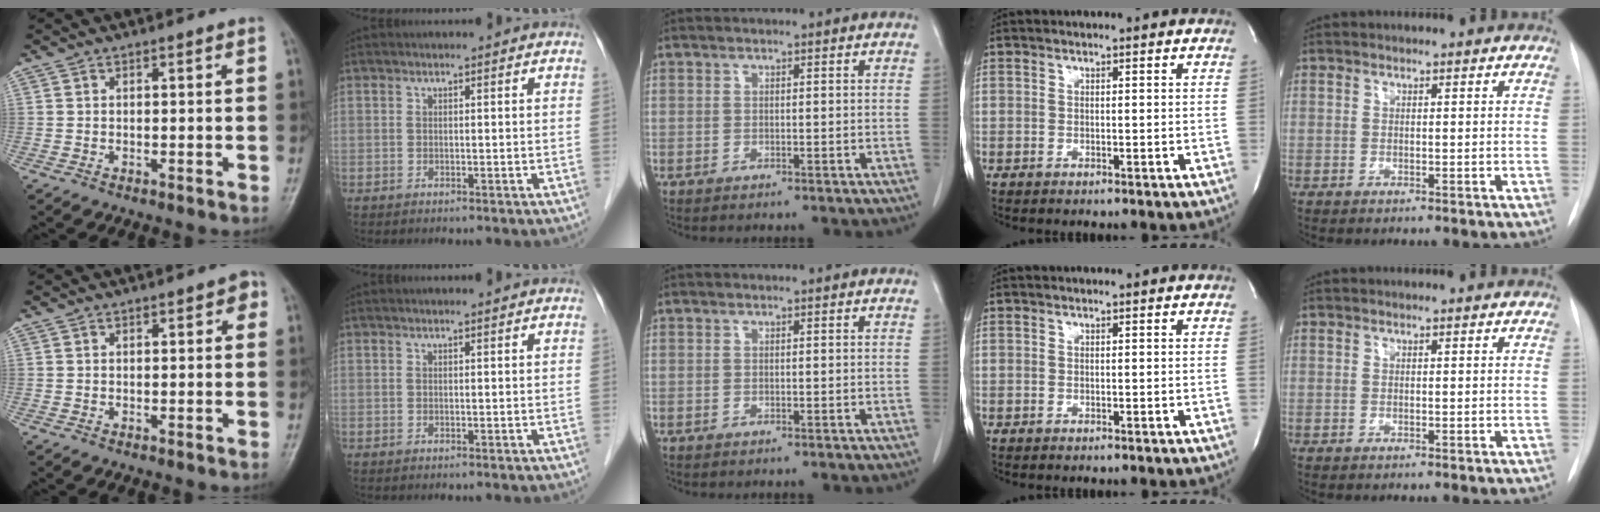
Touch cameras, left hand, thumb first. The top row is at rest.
{"thumb": {"total": 2.2, "force": [0.8, 1.2, 1.7], "torque": [-0.010, 0.003, 0.007]}, "index": {"total": 1.1, "force": [1.0, -0.1, 0.5], "torque": [-0.008, 0.009, 0.018]}}